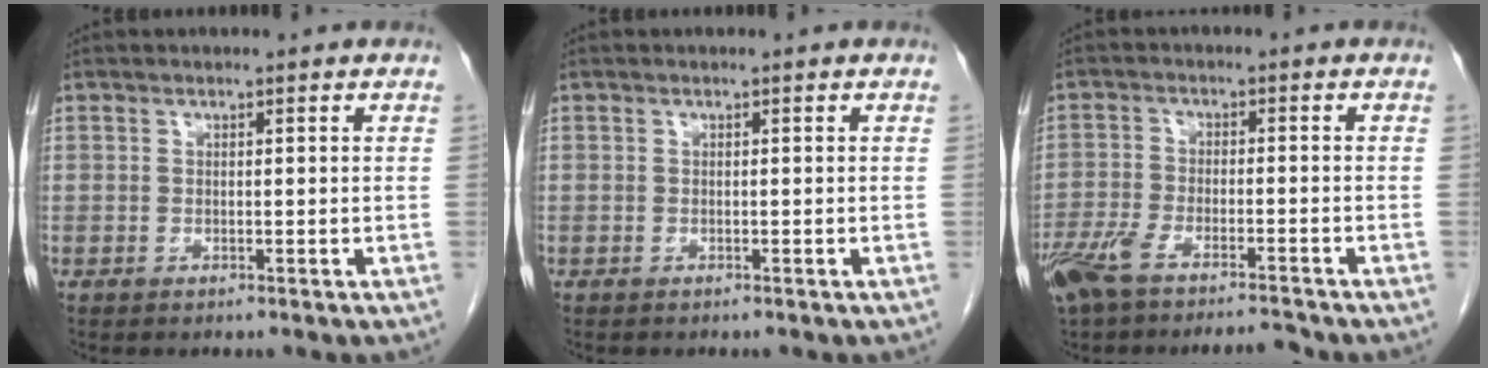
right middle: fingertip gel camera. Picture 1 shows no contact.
{"total": 0.0}
{"total": 9.2, "force": [-7.6, 1.7, 4.9], "torque": [-0.095, -0.008, -0.132]}